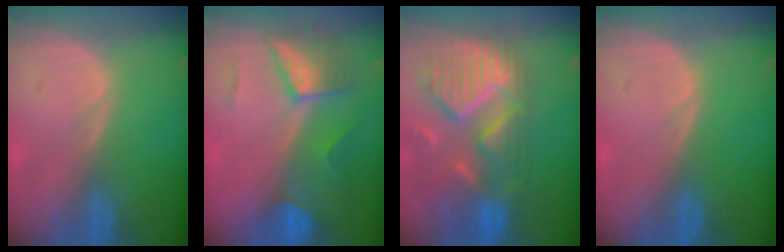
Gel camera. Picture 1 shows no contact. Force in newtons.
{"total": 7.4, "press": 6.6, "slide": 3.5}
{"total": 12.9, "press": 10.9, "slide": 6.9}
{"total": 0.0}